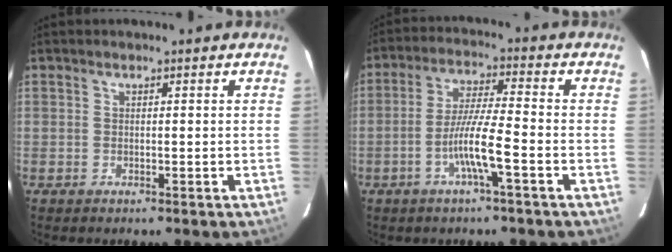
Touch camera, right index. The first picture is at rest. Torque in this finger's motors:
{"motor_torque": [1.29, -0.85, 0.85, 0.17]}